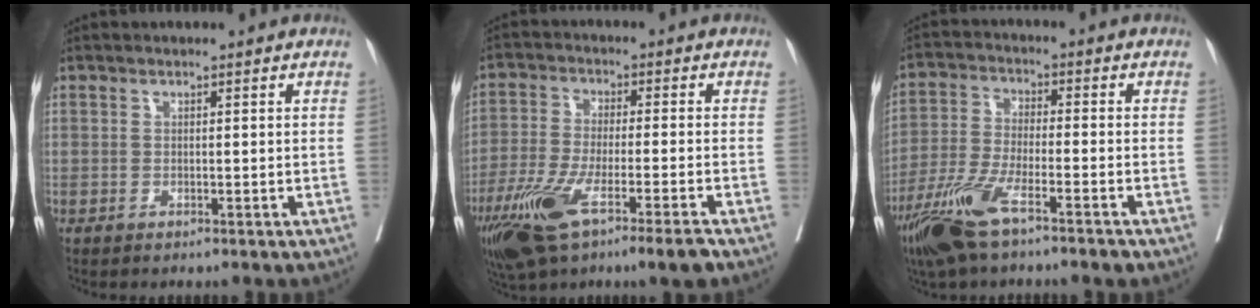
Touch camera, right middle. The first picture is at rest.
{"total": 12.6, "force": [-7.4, 1.3, 10.2], "torque": [-0.195, -0.033, -0.133]}
{"total": 10.0, "force": [-6.5, 1.4, 7.5], "torque": [-0.161, -0.023, -0.125]}